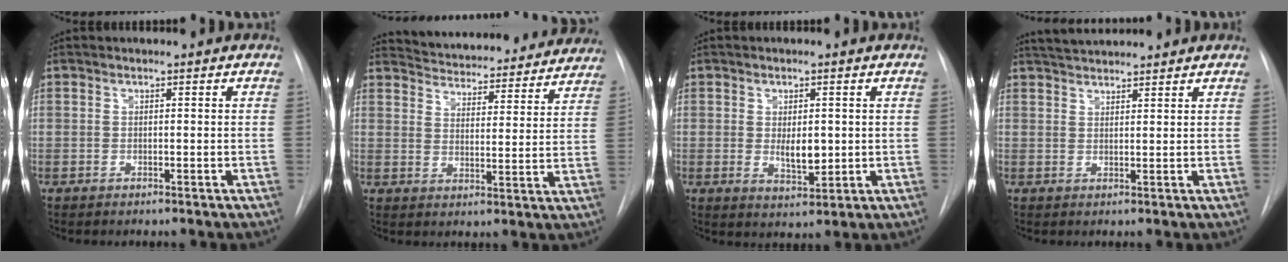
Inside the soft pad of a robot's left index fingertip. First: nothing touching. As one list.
[{"total": 24.5, "force": [23.0, 5.2, 6.5], "torque": [-0.102, -0.041, 0.284]}, {"total": 4.1, "force": [-0.6, 1.8, 3.6], "torque": [-0.059, -0.014, 0.001]}, {"total": 4.9, "force": [4.6, 0.5, 1.6], "torque": [-0.033, 0.031, 0.079]}]